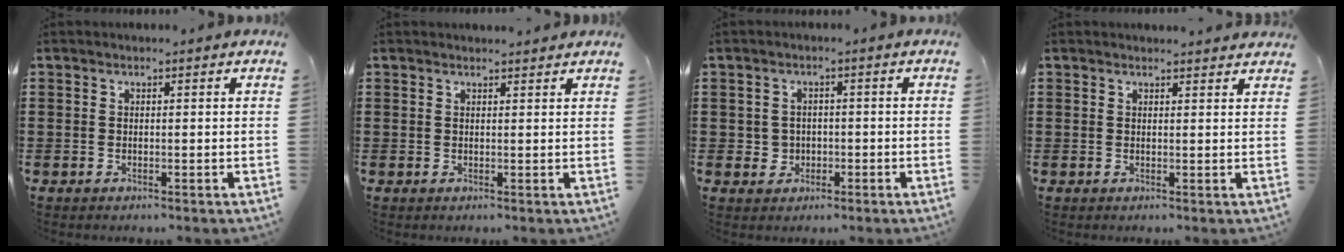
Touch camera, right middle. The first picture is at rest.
{"total": 1.1, "force": [1.1, 0.1, 0.0], "torque": [0.005, -0.006, 0.020]}
{"total": 2.5, "force": [-0.6, 2.4, 0.5], "torque": [-0.019, 0.004, -0.015]}
{"total": 1.3, "force": [1.3, 0.1, -0.1], "torque": [0.005, -0.005, 0.023]}